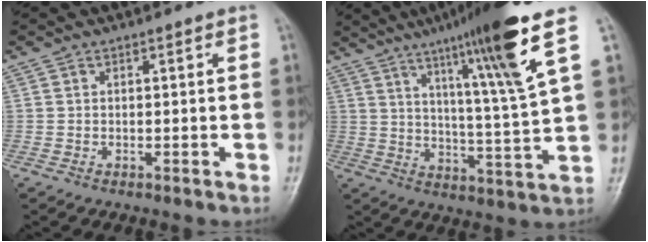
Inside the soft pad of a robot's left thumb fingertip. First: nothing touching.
{"total": 17.9, "force": [9.8, 0.2, 15.0], "torque": [-0.229, -0.046, 0.152]}